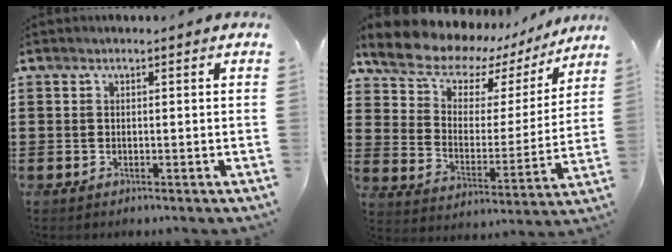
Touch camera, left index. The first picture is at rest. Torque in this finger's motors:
{"motor_torque": [2.14, 0.00, 0.43, 0.14]}